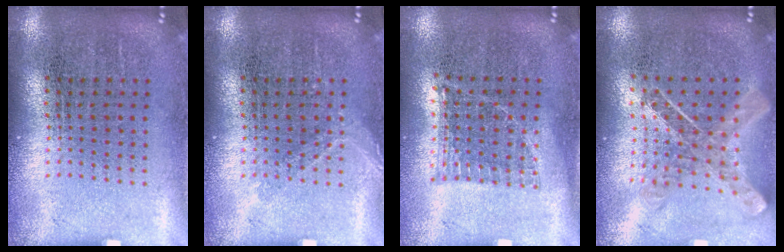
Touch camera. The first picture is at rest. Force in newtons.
{"total": 0.9, "press": 0.8, "slide": 0.3}
{"total": 0.8, "press": 0.7, "slide": 0.2}
{"total": 0.9, "press": 0.9, "slide": 0.0}